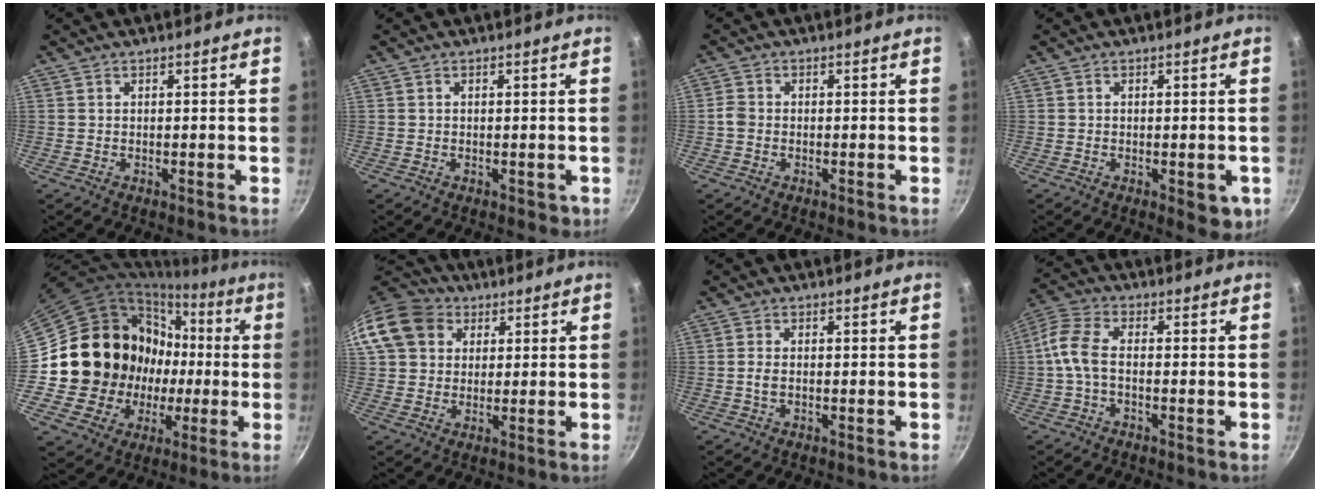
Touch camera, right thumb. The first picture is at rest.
{"total": 1.7, "force": [-0.3, 1.3, 0.9], "torque": [-0.009, 0.000, -0.002]}
{"total": 2.0, "force": [-0.6, 1.7, 1.0], "torque": [-0.021, 0.009, -0.016]}
{"total": 4.9, "force": [-1.5, 2.6, 3.9], "torque": [-0.037, 0.000, -0.017]}
{"total": 18.9, "force": [-0.3, 17.5, 7.1], "torque": [-0.094, 0.037, 0.013]}
{"total": 13.2, "force": [4.3, 10.8, 6.3], "torque": [-0.106, 0.020, 0.067]}
{"total": 2.0, "force": [-0.3, 1.1, 1.6], "torque": [-0.036, 0.004, -0.008]}
{"total": 6.7, "force": [-1.1, 3.5, 5.6], "torque": [-0.131, 0.025, -0.037]}